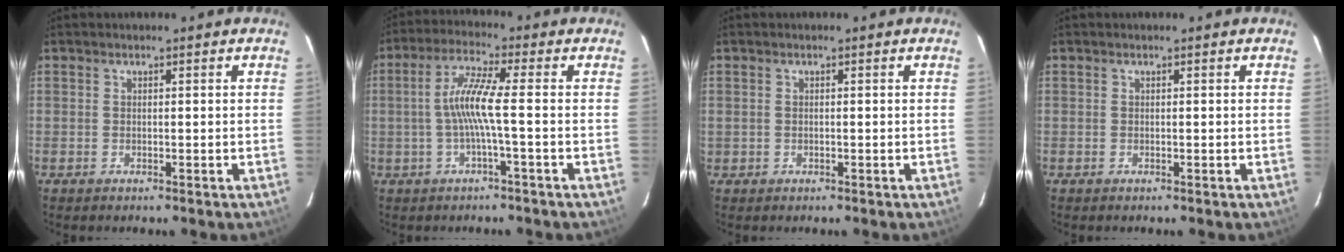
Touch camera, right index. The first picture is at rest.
{"total": 6.7, "force": [-1.0, -0.4, 6.6], "torque": [-0.147, 0.007, -0.018]}
{"total": 0.5, "force": [0.0, 0.4, 0.3], "torque": [-0.007, 0.001, 0.000]}
{"total": 0.0}